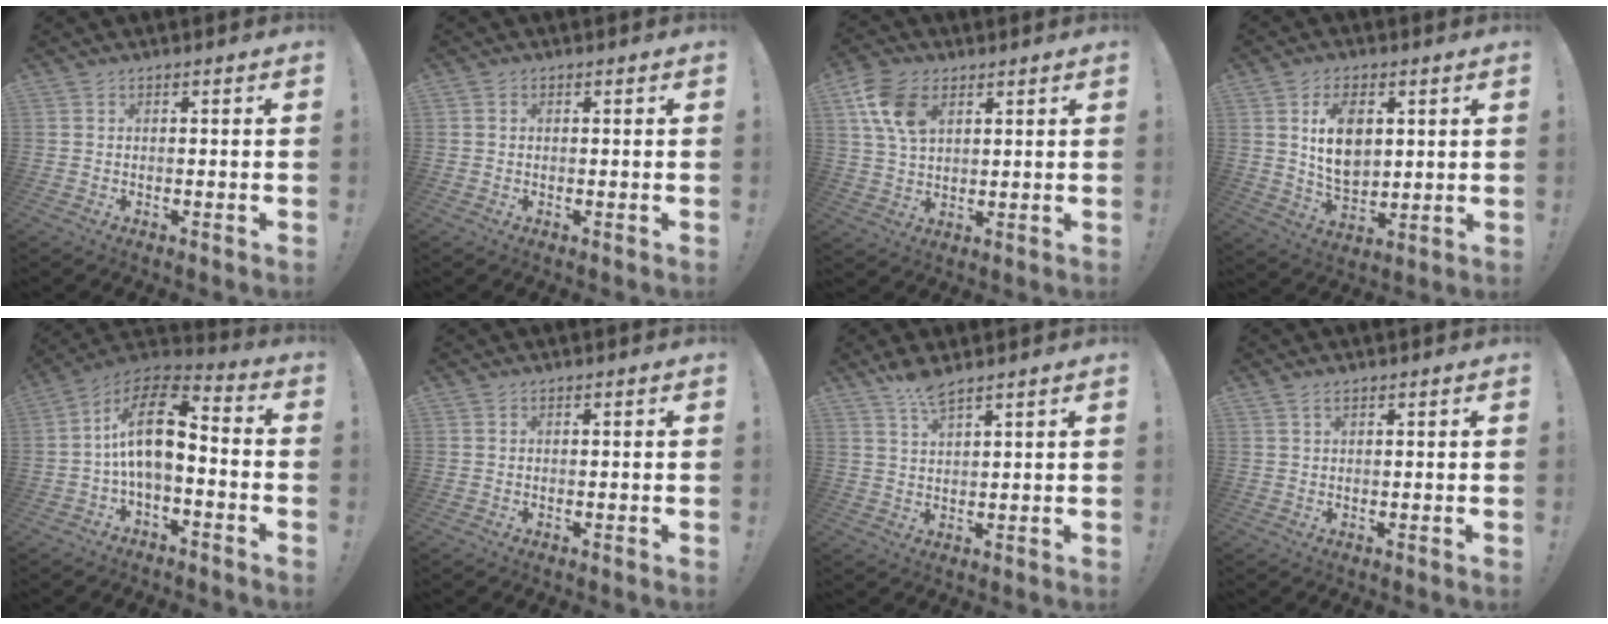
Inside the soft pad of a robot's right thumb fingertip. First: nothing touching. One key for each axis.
{"total": 0.6, "fx": -0.1, "fy": 0.6, "fz": 0.0, "tx": -0.002, "ty": 0.003, "tz": -0.001}
{"total": 11.1, "fx": 5.1, "fy": 6.8, "fz": 7.2, "tx": -0.142, "ty": -0.008, "tz": 0.098}
{"total": 11.4, "fx": 3.4, "fy": 7.4, "fz": 8.0, "tx": -0.126, "ty": -0.007, "tz": 0.059}
{"total": 14.8, "fx": 0.9, "fy": 7.3, "fz": 12.9, "tx": -0.227, "ty": 0.004, "tz": 0.016}
{"total": 0.0}
{"total": 5.5, "fx": 4.5, "fy": 1.1, "fz": 3.0, "tx": -0.052, "ty": -0.025, "tz": 0.078}
{"total": 1.9, "fx": 1.2, "fy": 0.9, "fz": 1.1, "tx": -0.021, "ty": -0.001, "tz": 0.022}